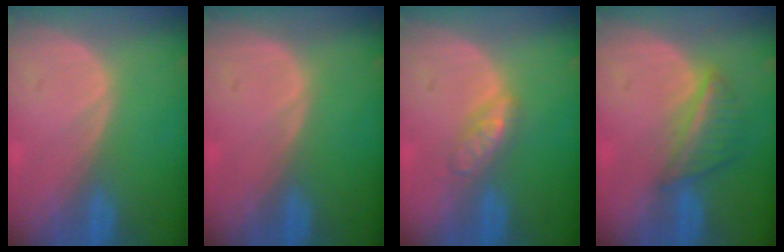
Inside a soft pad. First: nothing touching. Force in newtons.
{"total": 0.0}
{"total": 3.4, "press": 3.4, "slide": 0.2}
{"total": 5.6, "press": 5.1, "slide": 2.2}